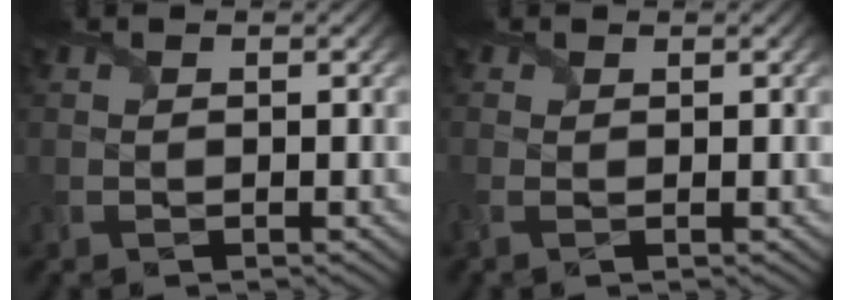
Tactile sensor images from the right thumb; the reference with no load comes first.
{"total": 1.3, "force": [0.0, 0.8, 1.0], "torque": [-0.031, 0.001, -0.006]}